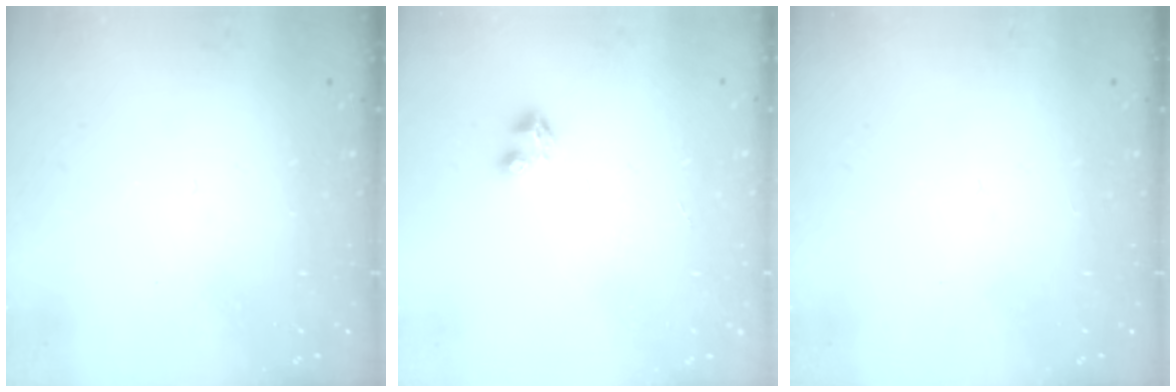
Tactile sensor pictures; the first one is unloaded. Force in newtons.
{"total": 3.0, "press": 2.9, "slide": 0.3}
{"total": 0.0}